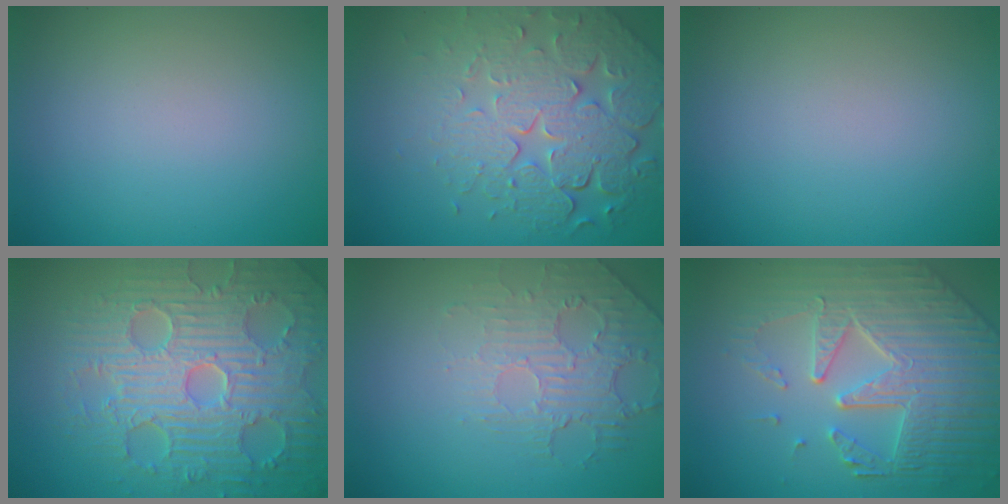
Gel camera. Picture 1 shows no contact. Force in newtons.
{"total": 8.2, "press": 5.7, "slide": 5.8}
{"total": 0.0}
{"total": 9.4, "press": 6.9, "slide": 6.4}
{"total": 2.3, "press": 1.5, "slide": 1.7}
{"total": 8.1, "press": 6.0, "slide": 5.4}